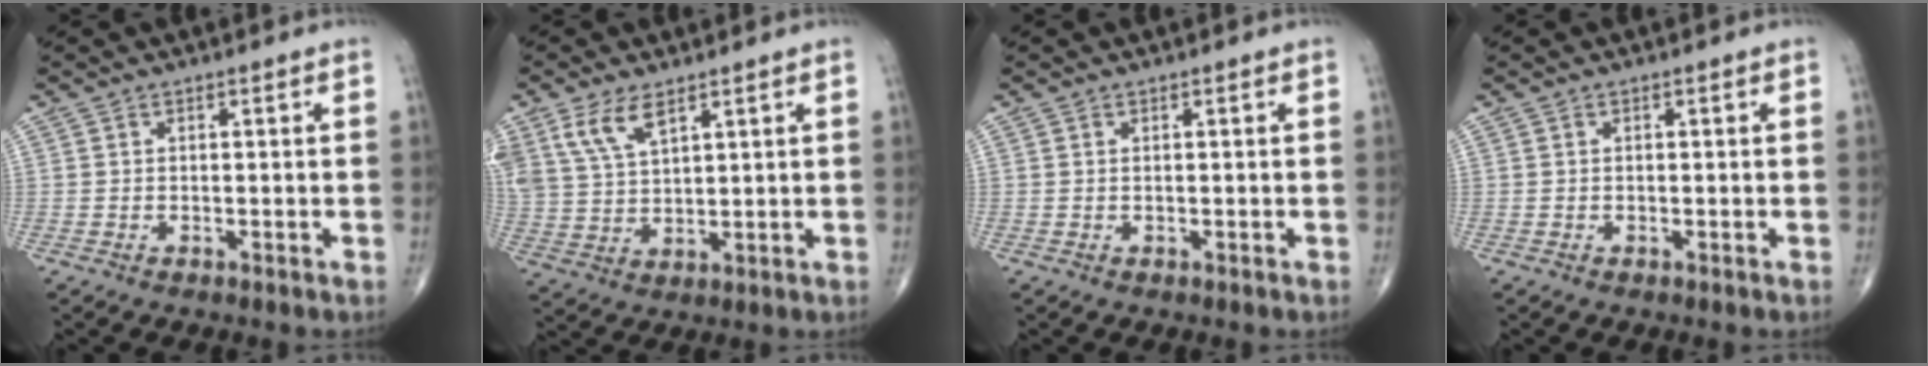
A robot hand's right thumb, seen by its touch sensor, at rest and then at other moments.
{"total": 8.0, "force": [4.7, 3.7, 5.2], "torque": [-0.105, -0.011, 0.104]}
{"total": 0.0}
{"total": 0.0}